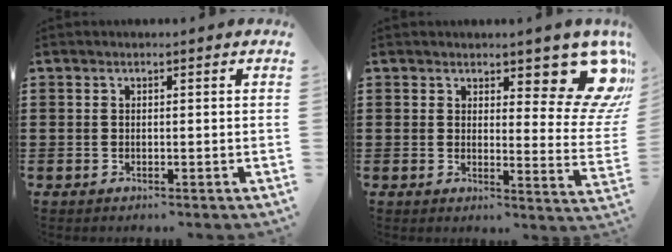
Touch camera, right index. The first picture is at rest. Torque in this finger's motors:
{"motor_torque": [0.39, 0.12, 0.49, 0.07]}